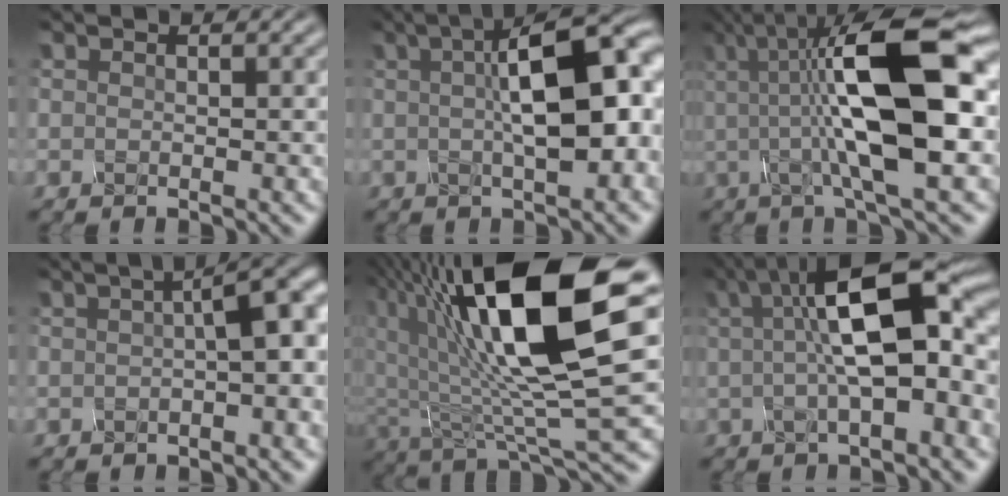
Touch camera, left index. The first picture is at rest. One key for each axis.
{"total": 10.5, "fx": 1.7, "fy": 3.5, "fz": 9.8, "tx": -0.128, "ty": 0.015, "tz": 0.022}
{"total": 12.5, "fx": 1.3, "fy": 3.2, "fz": 12.0, "tx": -0.193, "ty": 0.017, "tz": 0.013}
{"total": 5.4, "fx": 0.2, "fy": 1.3, "fz": 5.2, "tx": -0.059, "ty": 0.017, "tz": 0.001}
{"total": 14.3, "fx": 4.2, "fy": 3.6, "fz": 13.1, "tx": -0.234, "ty": 0.002, "tz": 0.074}
{"total": 10.5, "fx": 1.5, "fy": 3.2, "fz": 9.9, "tx": -0.145, "ty": 0.020, "tz": 0.015}